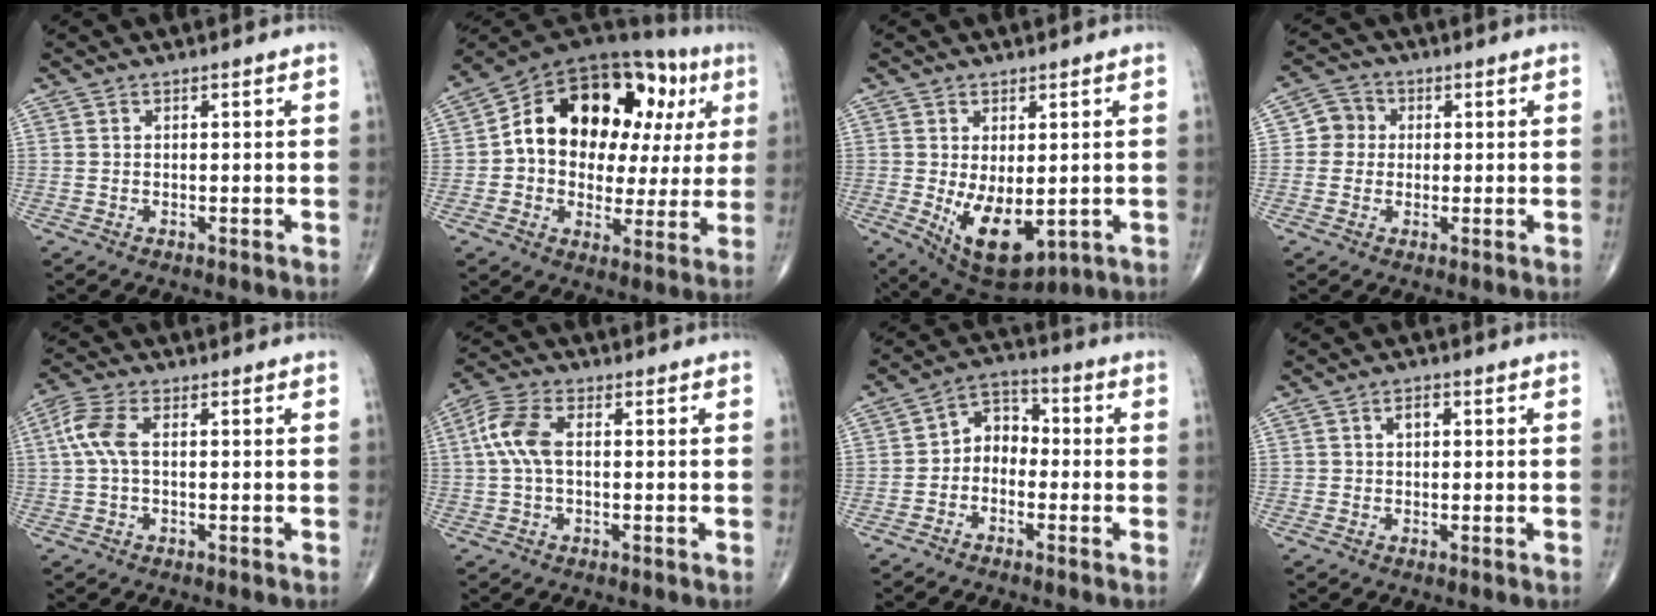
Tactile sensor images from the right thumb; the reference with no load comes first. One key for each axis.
{"total": 23.9, "fx": 5.4, "fy": 15.5, "fz": 17.3, "tx": -0.208, "ty": 0.037, "tz": 0.081}
{"total": 11.0, "fx": -1.7, "fy": 5.7, "fz": 9.2, "tx": -0.141, "ty": -0.015, "tz": -0.002}
{"total": 4.6, "fx": 0.3, "fy": 4.5, "fz": 1.3, "tx": 0.004, "ty": 0.008, "tz": -0.005}
{"total": 5.9, "fx": 0.6, "fy": 2.8, "fz": 5.1, "tx": -0.138, "ty": 0.017, "tz": 0.009}
{"total": 7.2, "fx": 0.6, "fy": 3.6, "fz": 6.2, "tx": -0.151, "ty": 0.021, "tz": 0.008}
{"total": 6.1, "fx": -1.5, "fy": 4.7, "fz": 3.6, "tx": -0.029, "ty": 0.030, "tz": -0.048}
{"total": 1.8, "fx": 0.4, "fy": 1.3, "fz": 1.2, "tx": -0.014, "ty": 0.007, "tz": 0.004}